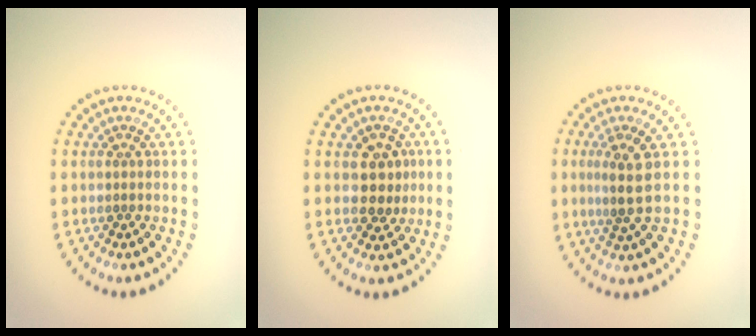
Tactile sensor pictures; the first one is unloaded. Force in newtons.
{"total": 2.7, "press": 2.5, "slide": 0.9}
{"total": 2.6, "press": 2.3, "slide": 1.2}